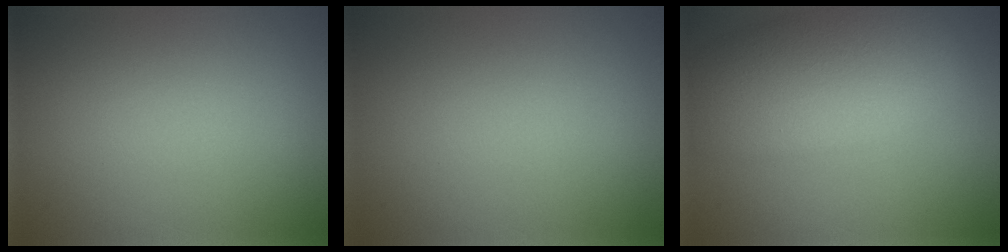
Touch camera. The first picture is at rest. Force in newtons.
{"total": 0.0}
{"total": 8.0, "press": 8.0, "slide": 0.6}